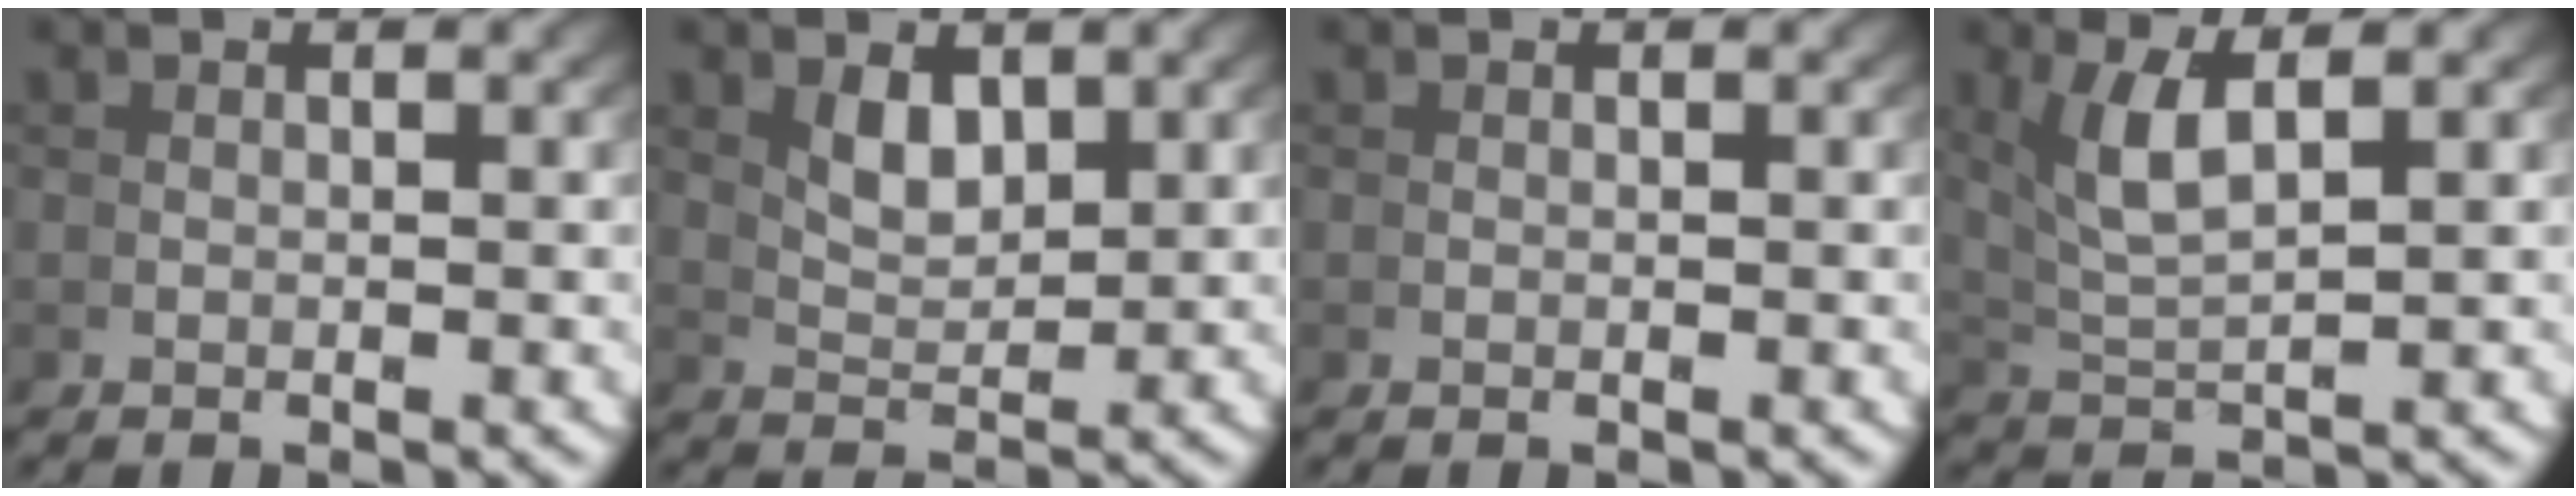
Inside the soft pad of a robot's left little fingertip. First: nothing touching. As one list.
[{"total": 2.6, "force": [1.8, 0.6, 1.8], "torque": [-0.026, -0.008, 0.042]}, {"total": 0.0}, {"total": 4.2, "force": [2.0, 1.2, 3.4], "torque": [-0.077, -0.007, 0.052]}]